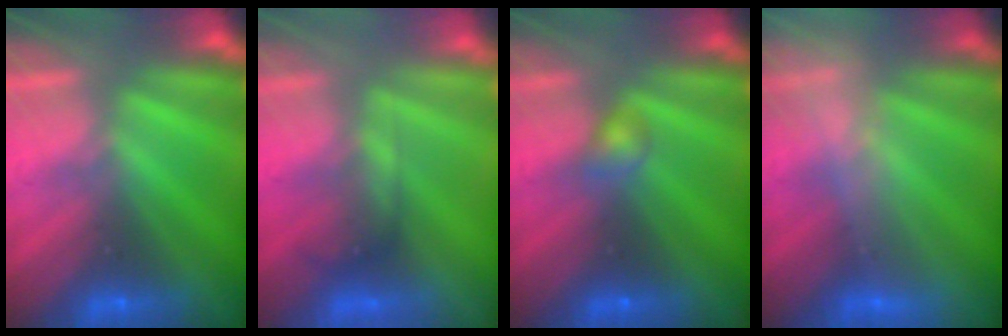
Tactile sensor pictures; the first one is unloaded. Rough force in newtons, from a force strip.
{"total": 4.7}
{"total": 2.2}
{"total": 2.5}